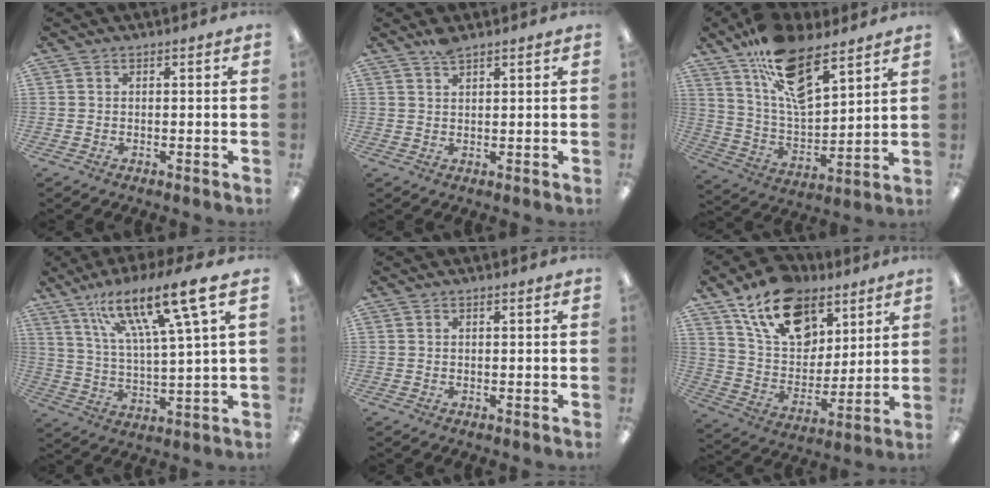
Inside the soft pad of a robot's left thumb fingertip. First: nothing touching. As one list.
[{"total": 2.6, "force": [2.2, 0.5, 1.3], "torque": [-0.031, -0.001, 0.041]}, {"total": 16.9, "force": [11.7, 6.6, 10.3], "torque": [-0.194, -0.059, 0.209]}, {"total": 17.3, "force": [11.3, 3.3, 12.7], "torque": [-0.216, -0.059, 0.179]}, {"total": 0.7, "force": [0.4, 0.0, 0.6], "torque": [-0.010, 0.000, 0.007]}, {"total": 17.9, "force": [11.3, 10.8, 8.8], "torque": [-0.151, -0.048, 0.208]}]